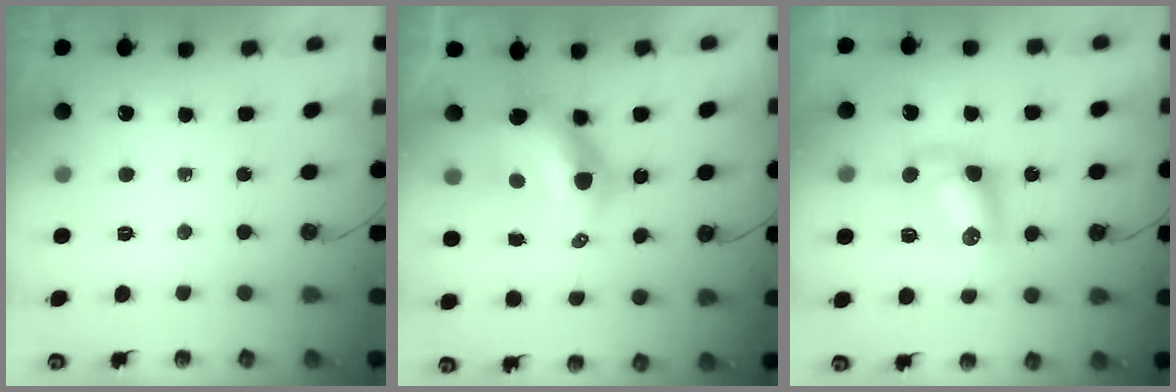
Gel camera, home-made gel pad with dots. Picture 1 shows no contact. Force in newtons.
{"total": 12.8, "press": 12.8, "slide": 1.4}
{"total": 8.9, "press": 8.9, "slide": 0.3}